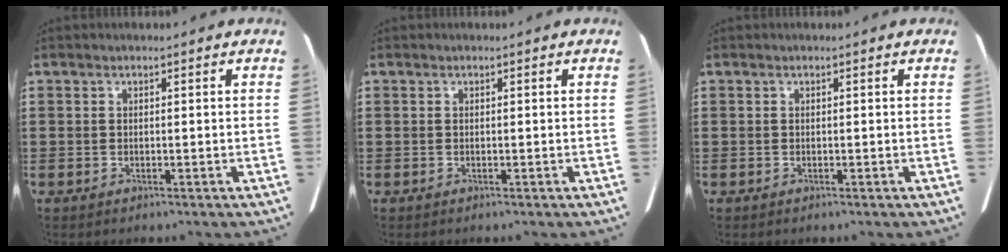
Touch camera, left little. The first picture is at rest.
{"total": 0.0}
{"total": 0.0}